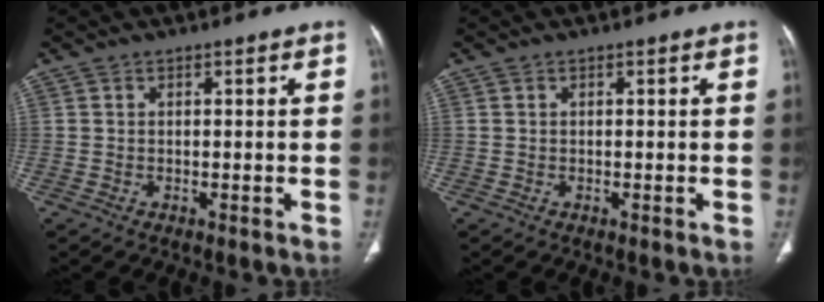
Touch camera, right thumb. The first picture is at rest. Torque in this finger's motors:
{"motor_torque": [-0.01, 0.01, -0.17, -0.17, 0.01]}